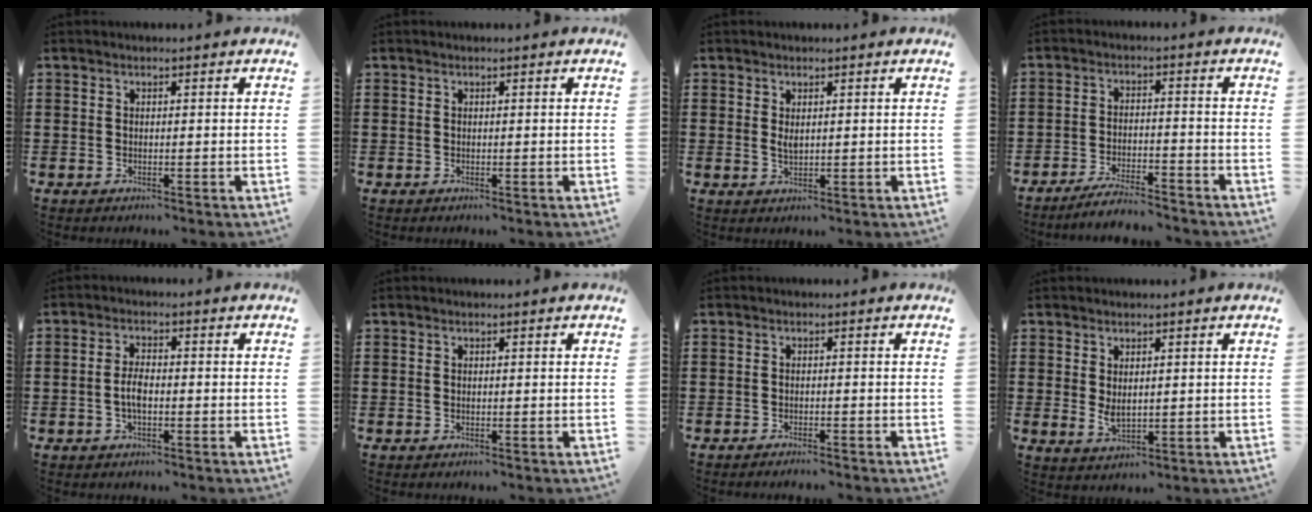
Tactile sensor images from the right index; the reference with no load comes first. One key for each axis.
{"total": 0.0}
{"total": 1.7, "fx": 0.7, "fy": 0.8, "fz": 1.4, "tx": -0.030, "ty": 0.003, "tz": 0.012}
{"total": 4.5, "fx": -4.2, "fy": 0.2, "fz": 1.5, "tx": -0.035, "ty": -0.001, "tz": -0.085}
{"total": 3.5, "fx": -0.7, "fy": 1.5, "fz": 3.1, "tx": -0.073, "ty": 0.000, "tz": -0.018}
{"total": 0.0}
{"total": 1.1, "fx": -1.0, "fy": -0.1, "fz": 0.2, "tx": -0.006, "ty": 0.000, "tz": -0.021}
{"total": 2.6, "fx": 0.5, "fy": 1.4, "fz": 2.1, "tx": -0.041, "ty": 0.003, "tz": 0.010}